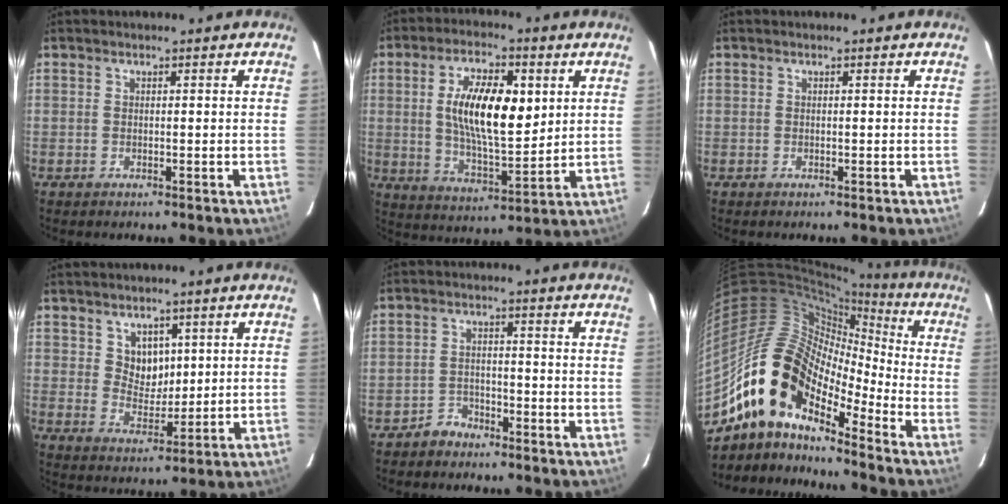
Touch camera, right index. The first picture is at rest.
{"total": 14.5, "force": [3.2, 5.7, 13.0], "torque": [-0.233, 0.004, 0.059]}
{"total": 0.0}
{"total": 5.5, "force": [2.5, 4.4, 2.1], "torque": [-0.030, 0.001, 0.052]}
{"total": 3.6, "force": [-3.0, 2.1, 0.1], "torque": [-0.009, 0.014, -0.054]}
{"total": 17.7, "force": [-11.1, 8.1, 11.2], "torque": [-0.190, -0.008, -0.226]}